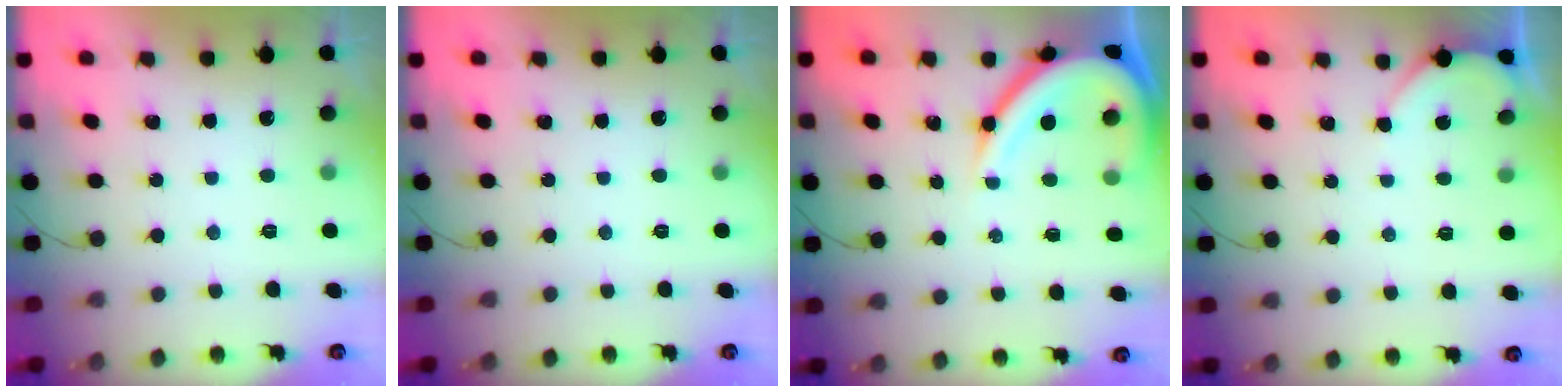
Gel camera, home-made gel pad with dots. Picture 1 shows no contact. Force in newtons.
{"total": 0.0}
{"total": 13.4, "press": 13.3, "slide": 1.4}
{"total": 3.3, "press": 3.3, "slide": 0.3}